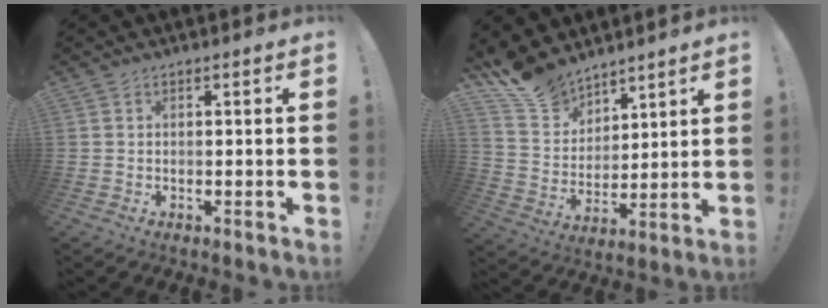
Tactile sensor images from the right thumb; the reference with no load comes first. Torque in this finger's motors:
{"motor_torque": [-1.11, 1.27, 0.13, 1.61, 0.02]}